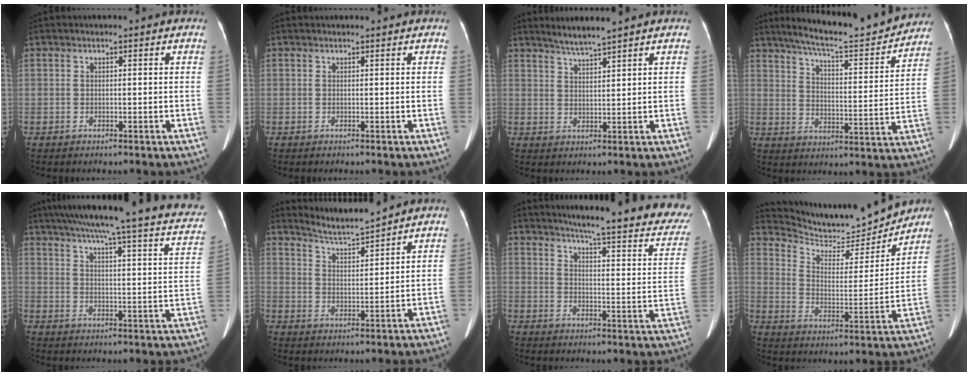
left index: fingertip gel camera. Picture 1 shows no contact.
{"total": 1.6, "force": [1.5, 0.0, 0.4], "torque": [-0.007, 0.023, 0.024]}
{"total": 3.7, "force": [3.2, -0.9, 1.5], "torque": [-0.035, -0.003, 0.068]}
{"total": 18.9, "force": [17.1, 1.2, 7.9], "torque": [-0.122, -0.019, 0.235]}
{"total": 30.3, "force": [26.0, 2.9, 15.3], "torque": [-0.219, -0.038, 0.312]}
{"total": 5.5, "force": [5.3, -1.3, 0.7], "torque": [-0.020, -0.010, 0.104]}
{"total": 25.5, "force": [21.8, 2.6, 12.9], "torque": [-0.166, -0.068, 0.252]}
{"total": 15.4, "force": [14.8, 2.1, 3.7], "torque": [-0.068, -0.014, 0.225]}